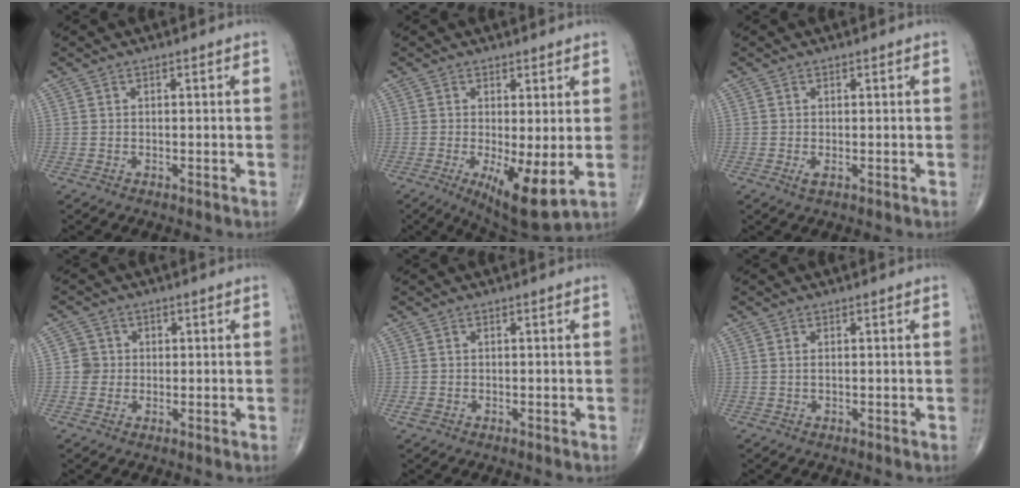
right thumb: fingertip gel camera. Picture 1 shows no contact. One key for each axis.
{"total": 9.5, "fx": -1.6, "fy": 2.8, "fz": 8.9, "tx": -0.147, "ty": -0.027, "tz": -0.018}
{"total": 1.2, "fx": -0.3, "fy": 0.5, "fz": 1.0, "tx": -0.022, "ty": -0.005, "tz": -0.004}
{"total": 3.1, "fx": 0.0, "fy": 3.0, "fz": 0.2, "tx": 0.023, "ty": 0.008, "tz": -0.004}
{"total": 1.1, "fx": -0.4, "fy": 0.8, "fz": 0.6, "tx": -0.017, "ty": 0.000, "tz": -0.007}
{"total": 0.6, "fx": 0.1, "fy": 0.2, "fz": 0.5, "tx": -0.014, "ty": 0.000, "tz": 0.001}